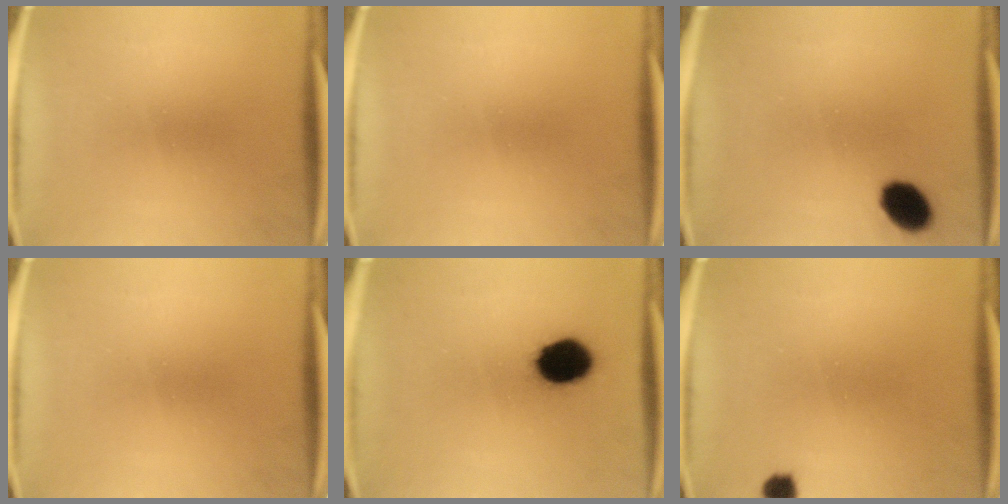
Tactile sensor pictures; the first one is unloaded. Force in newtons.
{"total": 0.0}
{"total": 7.3}
{"total": 0.0}
{"total": 12.4}
{"total": 2.2}